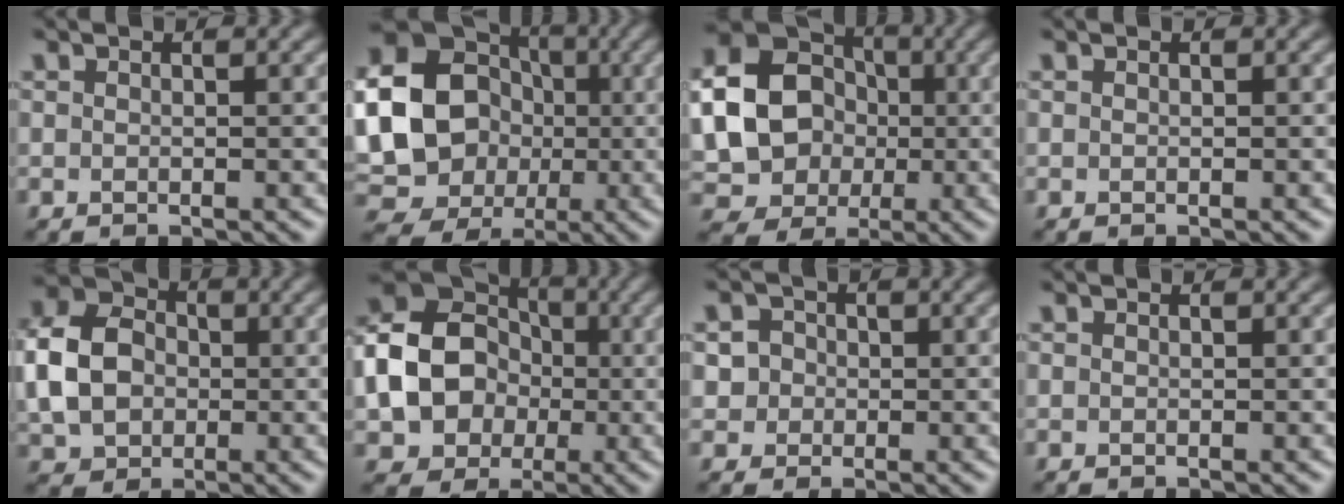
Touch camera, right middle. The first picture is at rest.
{"total": 22.6, "force": [-0.2, 21.0, 8.4], "torque": [-0.218, 0.014, -0.052]}
{"total": 14.7, "force": [0.4, 13.0, 6.8], "torque": [-0.178, 0.015, -0.019]}
{"total": 0.0}
{"total": 7.7, "force": [-0.3, 6.1, 4.7], "torque": [-0.110, 0.015, -0.020]}
{"total": 11.6, "force": [-1.3, 9.5, 6.4], "torque": [-0.117, -0.007, -0.041]}
{"total": 2.4, "force": [0.2, 2.3, 0.7], "torque": [0.008, 0.009, -0.001]}
{"total": 0.0}